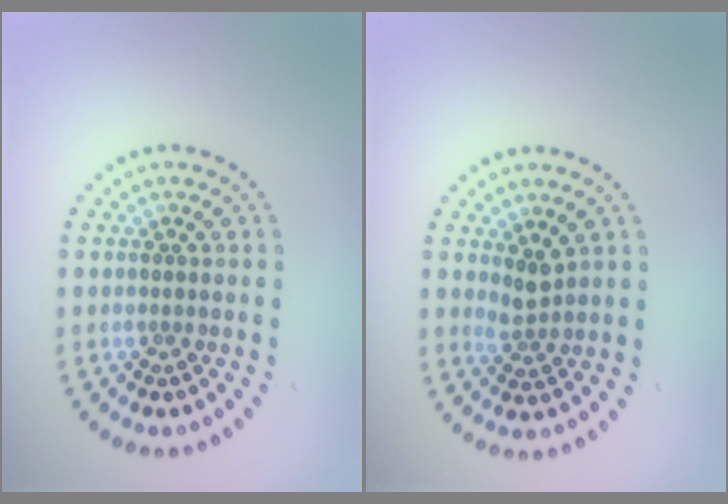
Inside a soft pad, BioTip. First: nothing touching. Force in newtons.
{"total": 1.9, "press": 1.4, "slide": 1.2}